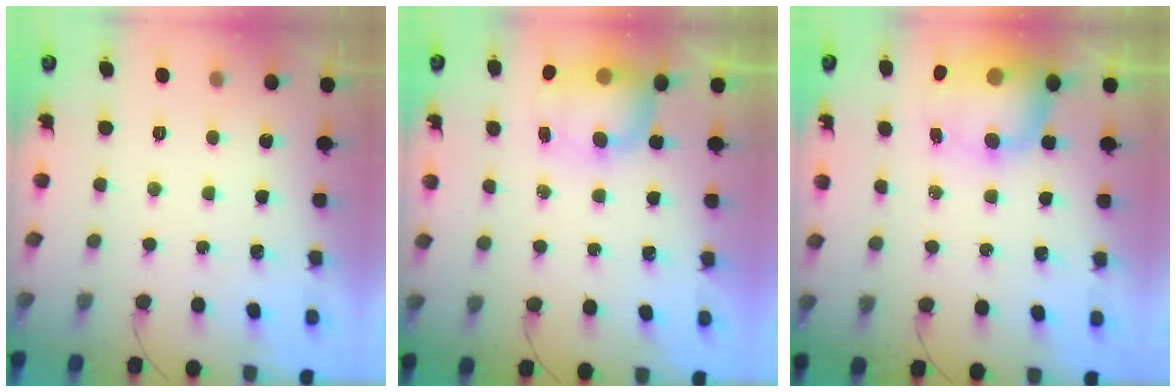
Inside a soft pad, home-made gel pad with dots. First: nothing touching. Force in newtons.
{"total": 8.0, "press": 7.8, "slide": 1.5}
{"total": 9.0, "press": 8.8, "slide": 1.9}